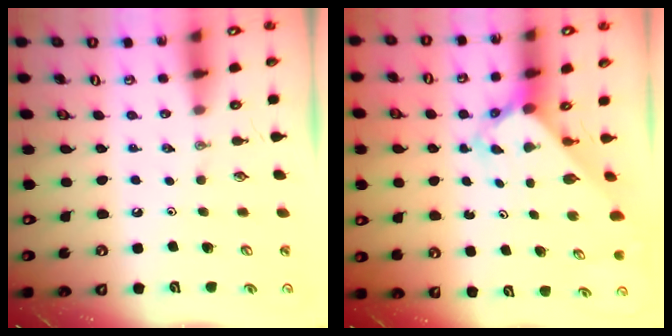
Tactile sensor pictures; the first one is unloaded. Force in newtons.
{"total": 2.7, "press": 2.7, "slide": 0.2}